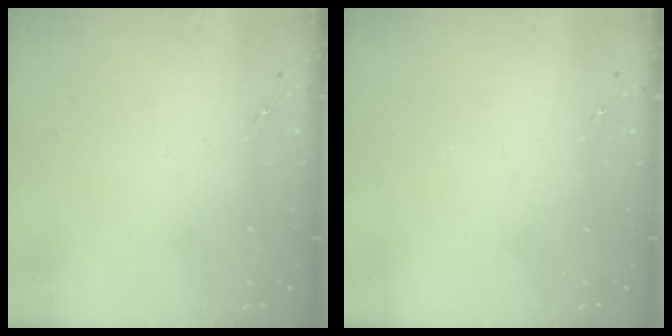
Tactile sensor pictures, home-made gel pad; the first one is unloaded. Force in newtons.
{"total": 0.0}